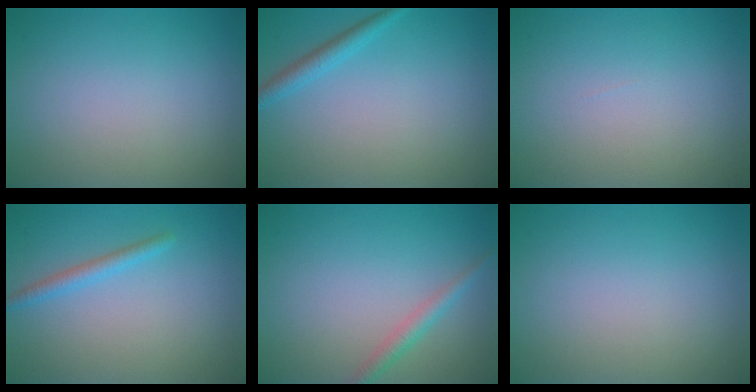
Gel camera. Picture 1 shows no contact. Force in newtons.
{"total": 1.8, "press": 1.8, "slide": 0.1}
{"total": 0.0}
{"total": 1.6, "press": 1.6, "slide": 0.1}
{"total": 1.8, "press": 1.8, "slide": 0.0}
{"total": 0.0}